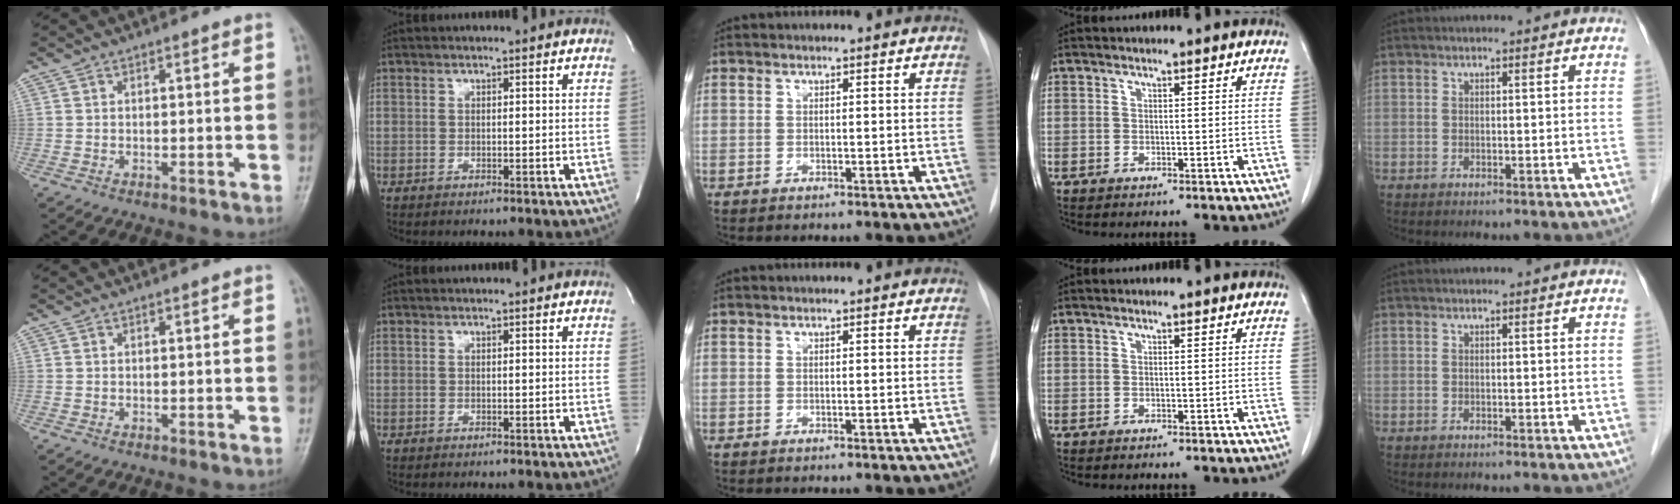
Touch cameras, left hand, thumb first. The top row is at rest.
{}